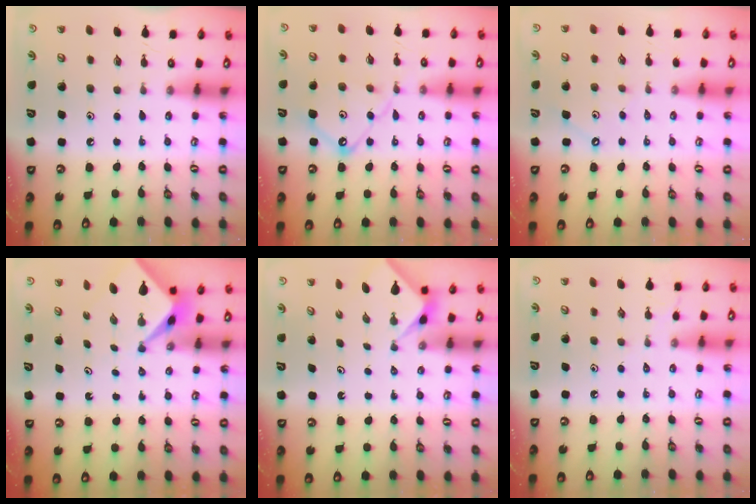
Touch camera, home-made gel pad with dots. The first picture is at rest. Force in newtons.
{"total": 11.4, "press": 11.4, "slide": 1.0}
{"total": 2.9, "press": 2.8, "slide": 0.5}
{"total": 2.4, "press": 2.4, "slide": 0.2}
{"total": 2.3, "press": 2.3, "slide": 0.1}
{"total": 1.1, "press": 1.1, "slide": 0.3}